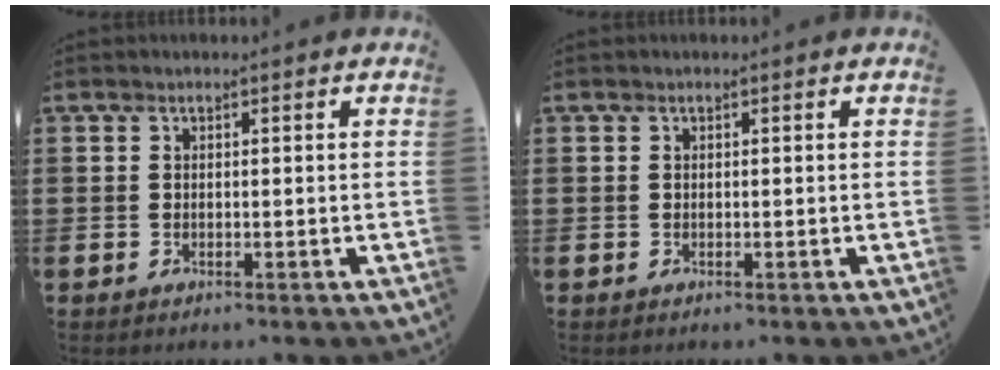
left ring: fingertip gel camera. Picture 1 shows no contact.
{"total": 0.0}